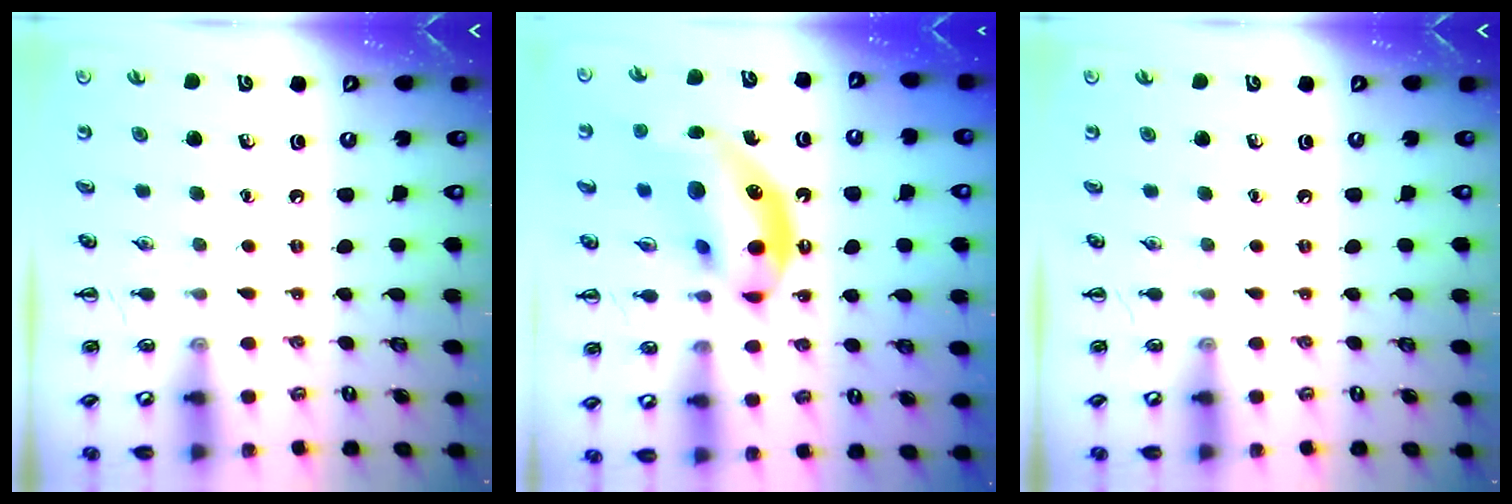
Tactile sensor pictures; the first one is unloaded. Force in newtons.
{"total": 17.2, "press": 16.7, "slide": 4.2}
{"total": 0.0}